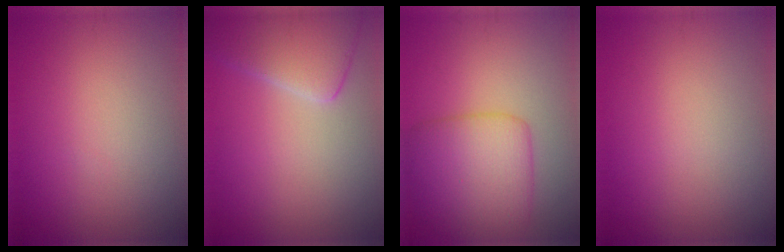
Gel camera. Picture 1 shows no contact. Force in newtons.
{"total": 5.3, "press": 5.3, "slide": 0.4}
{"total": 5.5, "press": 5.5, "slide": 0.1}
{"total": 0.0}